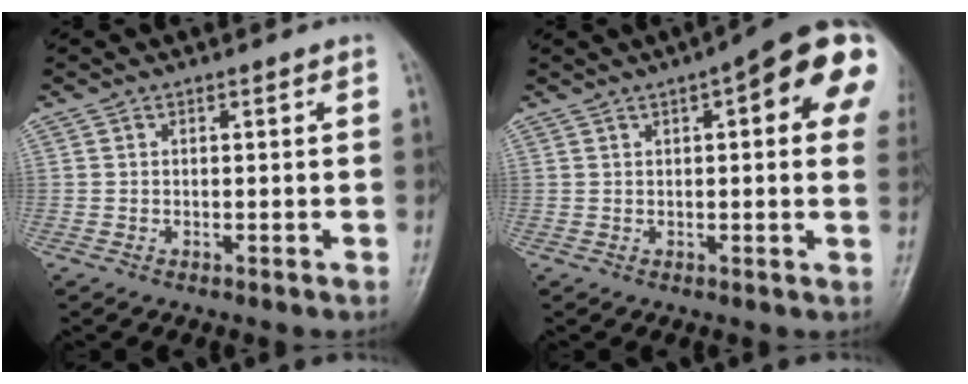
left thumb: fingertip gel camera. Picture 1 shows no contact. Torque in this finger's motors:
{"motor_torque": [0.66, 0.73, 1.87, -0.90, 0.09]}